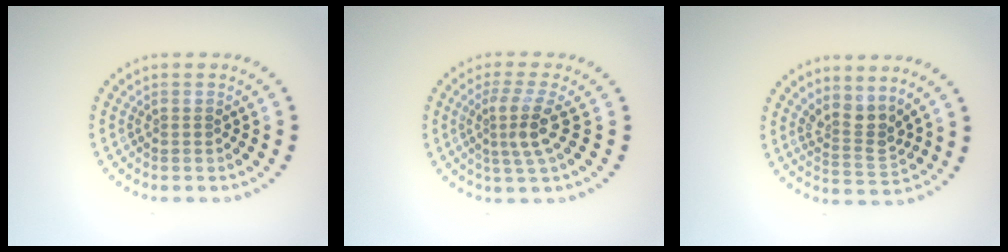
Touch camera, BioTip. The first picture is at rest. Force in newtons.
{"total": 3.1, "press": 2.2, "slide": 2.1}
{"total": 2.8, "press": 2.1, "slide": 1.9}